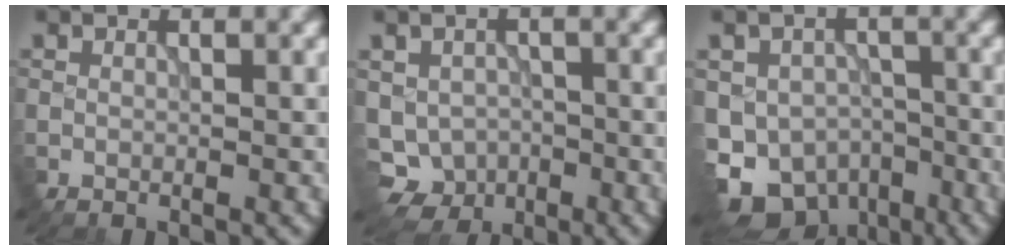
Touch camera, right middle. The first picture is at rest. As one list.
[{"total": 5.4, "force": [-2.3, 4.7, 1.6], "torque": [-0.014, -0.011, -0.033]}, {"total": 8.9, "force": [-5.3, 6.3, 3.4], "torque": [-0.061, -0.028, -0.077]}]